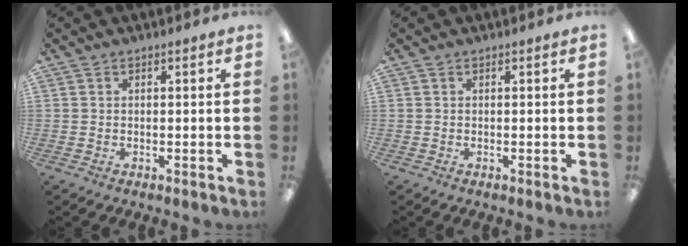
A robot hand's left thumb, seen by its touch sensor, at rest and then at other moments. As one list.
[{"total": 0.0}]